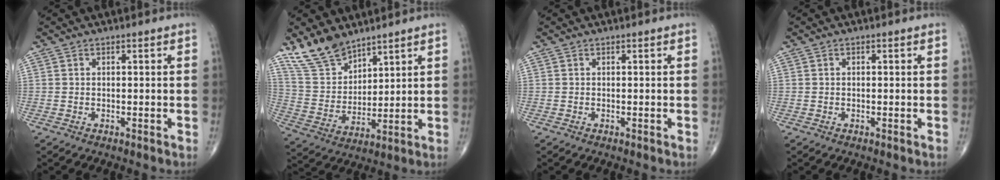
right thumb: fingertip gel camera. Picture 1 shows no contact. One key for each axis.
{"total": 10.9, "fx": 8.9, "fy": 4.8, "fz": 4.0, "tx": -0.068, "ty": -0.044, "tz": 0.188}
{"total": 0.0}
{"total": 0.0}